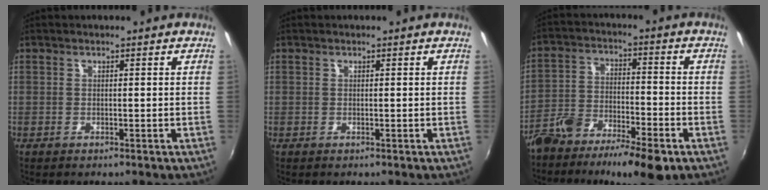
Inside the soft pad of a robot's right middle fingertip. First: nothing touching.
{"total": 0.0}
{"total": 12.2, "force": [-8.4, 3.6, 8.1], "torque": [-0.164, -0.007, -0.152]}